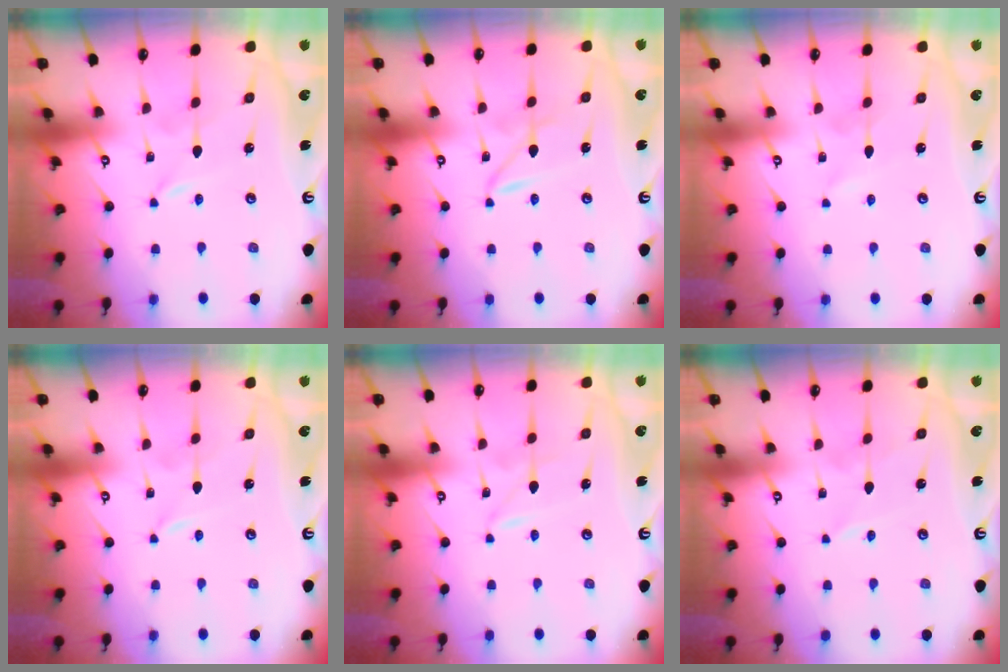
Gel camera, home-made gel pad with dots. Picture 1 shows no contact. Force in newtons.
{"total": 2.3, "press": 2.3, "slide": 0.2}
{"total": 1.0, "press": 1.0, "slide": 0.1}
{"total": 0.0}
{"total": 1.5, "press": 1.5, "slide": 0.2}
{"total": 2.6, "press": 2.6, "slide": 0.2}